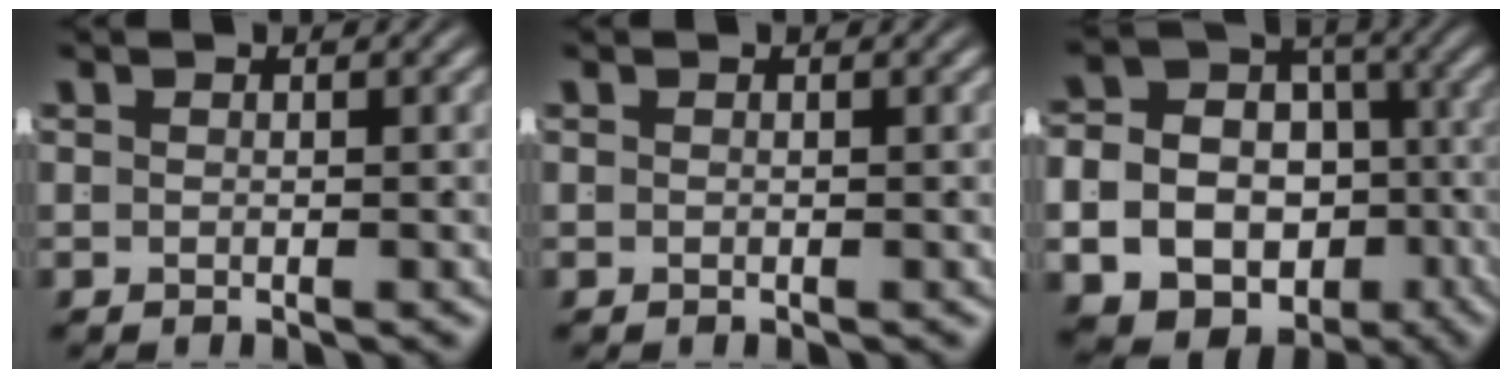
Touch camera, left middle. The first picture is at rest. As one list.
[{"total": 0.0}, {"total": 16.9, "force": [-6.3, 14.3, 6.6], "torque": [-0.139, -0.067, -0.099]}]